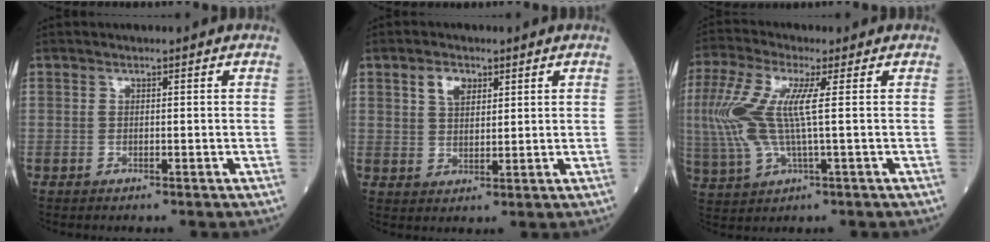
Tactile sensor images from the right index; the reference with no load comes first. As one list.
[{"total": 3.8, "force": [2.0, 2.2, 2.3], "torque": [-0.043, 0.006, 0.039]}, {"total": 10.8, "force": [1.2, 2.1, 10.5], "torque": [-0.262, 0.012, 0.021]}]